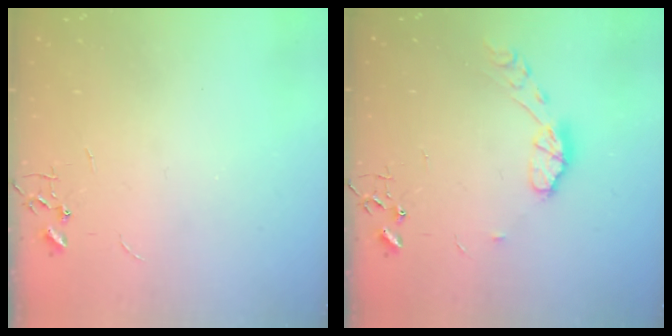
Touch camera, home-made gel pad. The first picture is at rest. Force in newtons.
{"total": 8.1, "press": 8.1, "slide": 0.6}